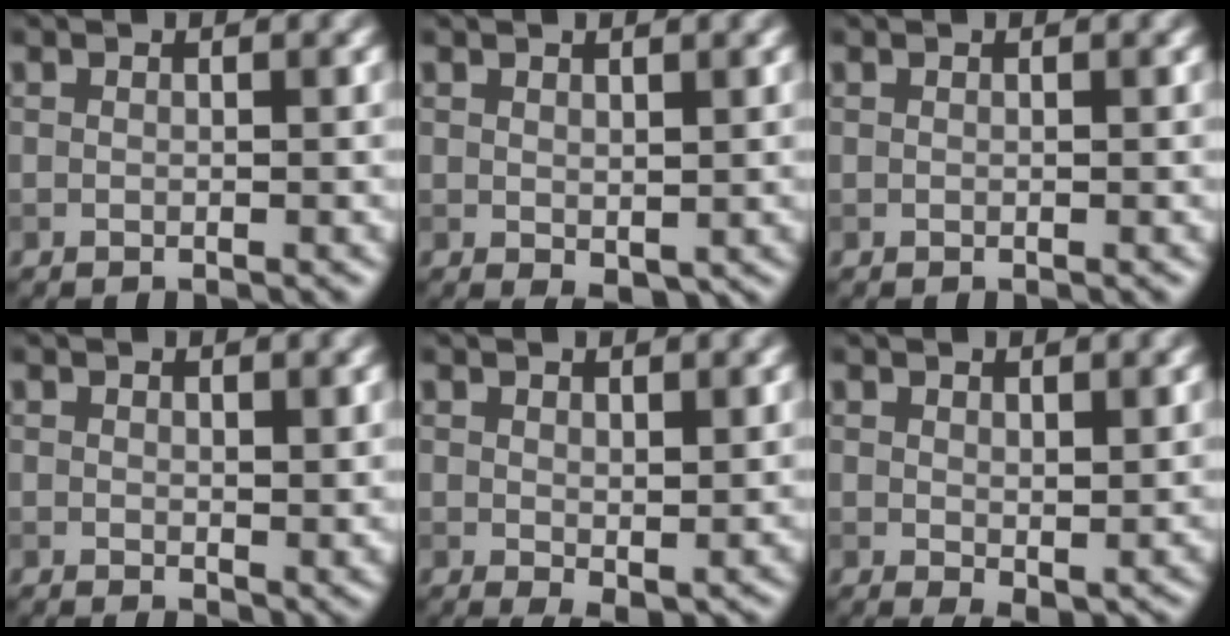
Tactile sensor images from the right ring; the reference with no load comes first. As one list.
[{"total": 1.1, "force": [0.4, 0.7, 0.8], "torque": [-0.011, -0.005, 0.013]}, {"total": 0.0}, {"total": 1.6, "force": [0.8, 0.9, 1.0], "torque": [-0.013, -0.007, 0.019]}, {"total": 2.0, "force": [0.7, 1.0, 1.5], "torque": [-0.023, -0.010, 0.019]}, {"total": 2.0, "force": [0.8, 1.0, 1.5], "torque": [-0.023, -0.009, 0.020]}]